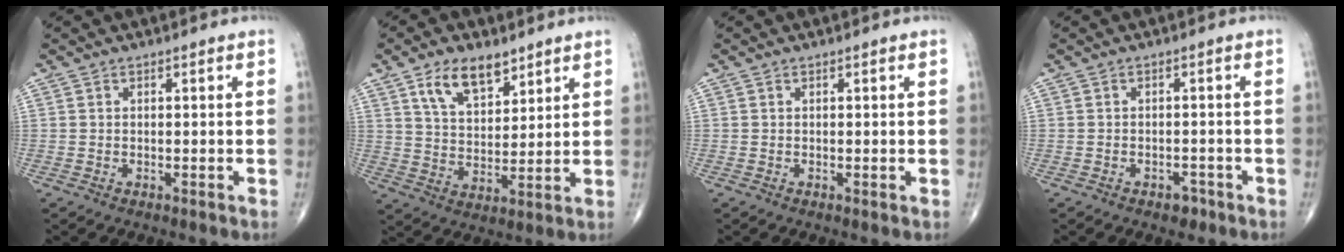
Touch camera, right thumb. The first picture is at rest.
{"total": 10.0, "force": [6.1, 5.2, 5.9], "torque": [-0.078, -0.034, 0.116]}
{"total": 0.0}
{"total": 2.0, "force": [-1.4, 1.2, 0.9], "torque": [0.003, 0.007, -0.018]}